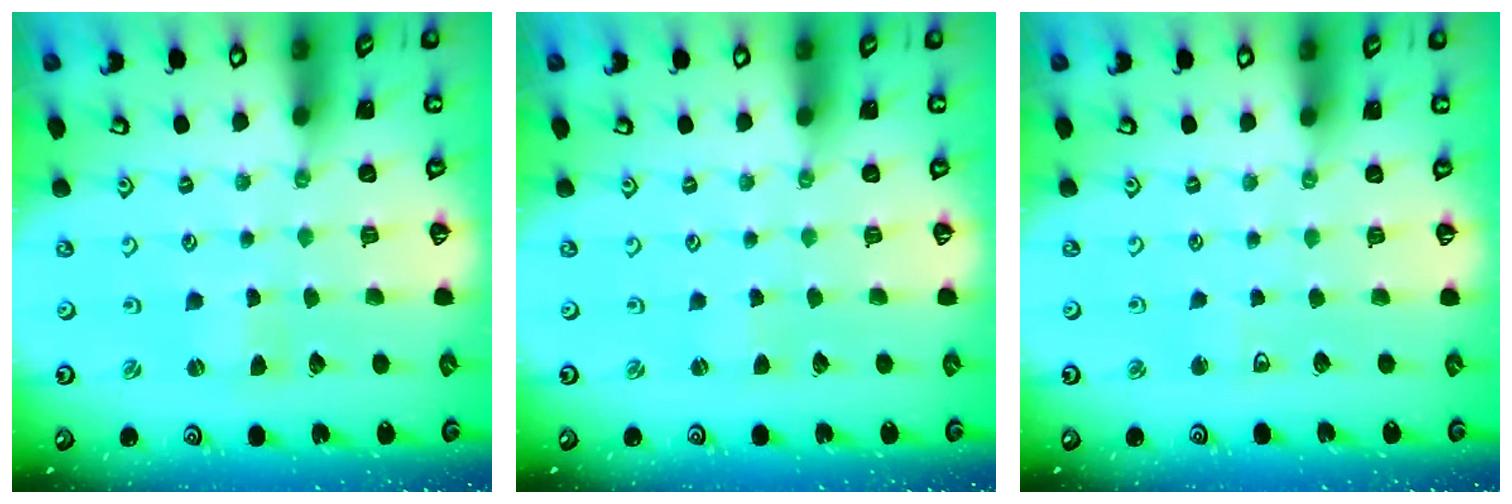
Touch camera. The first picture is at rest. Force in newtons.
{"total": 0.0}
{"total": 2.9, "press": 2.9, "slide": 0.6}